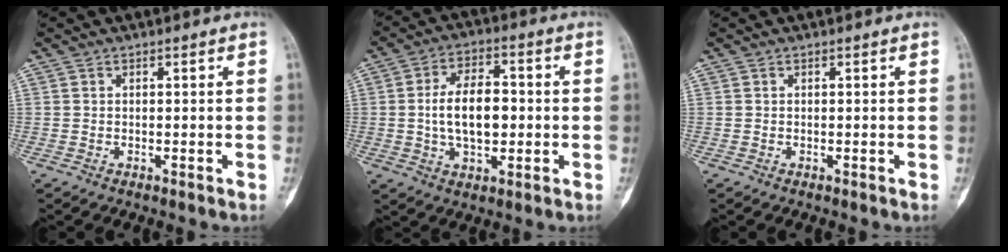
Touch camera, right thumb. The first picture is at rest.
{"total": 11.0, "force": [-0.3, 6.2, 9.0], "torque": [-0.143, 0.012, -0.005]}
{"total": 0.0}